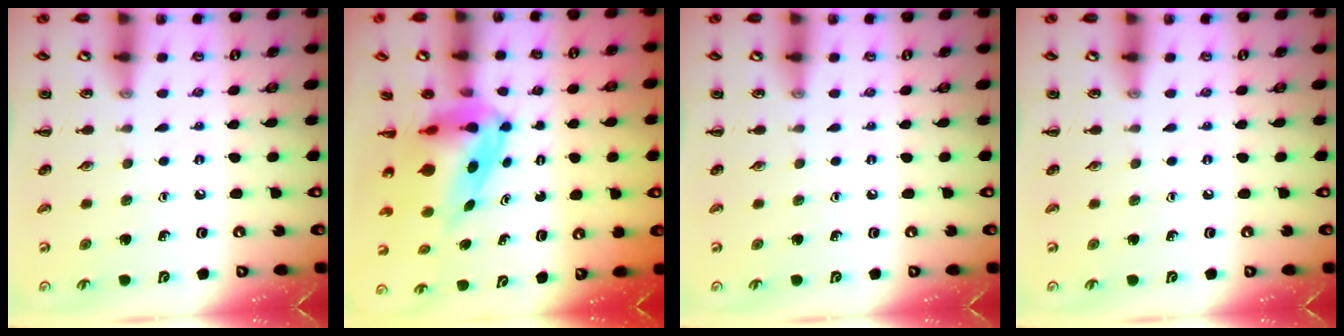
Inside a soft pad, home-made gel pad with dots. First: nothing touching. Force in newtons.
{"total": 7.0, "press": 6.7, "slide": 2.1}
{"total": 0.0}
{"total": 0.0}